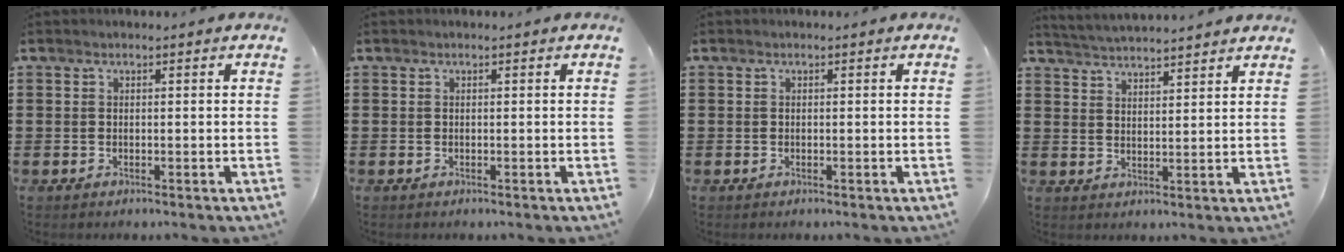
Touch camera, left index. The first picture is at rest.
{"total": 0.0}
{"total": 0.0}
{"total": 3.3, "force": [3.3, -0.5, -0.1], "torque": [-0.010, -0.017, 0.058]}